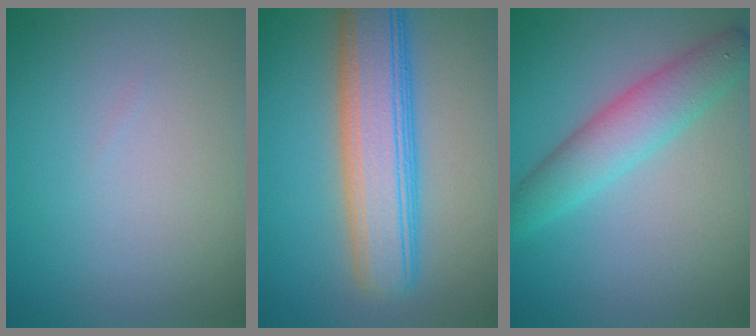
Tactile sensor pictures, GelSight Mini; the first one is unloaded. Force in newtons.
{"total": 7.6, "press": 7.6, "slide": 0.2}
{"total": 4.1, "press": 4.1, "slide": 0.1}